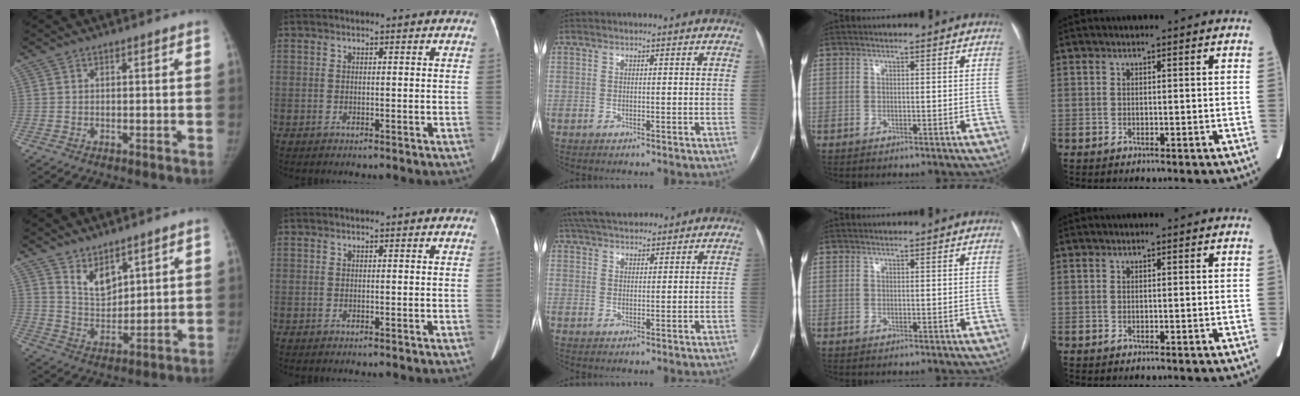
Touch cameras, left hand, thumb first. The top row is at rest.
{"thumb": {"total": 6.5, "force": [4.5, 3.2, 3.5], "torque": [-0.039, -0.044, 0.092]}, "middle": {"total": 11.3, "force": [9.9, 3.3, 4.3], "torque": [-0.070, 0.045, 0.159]}}